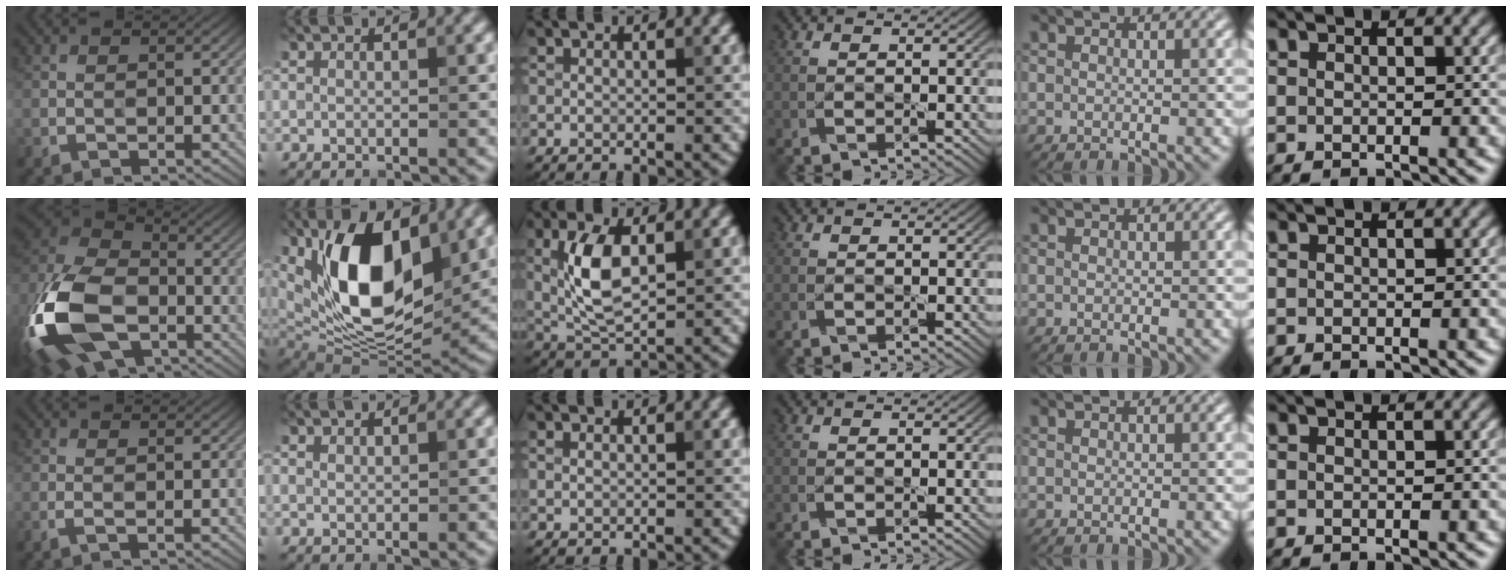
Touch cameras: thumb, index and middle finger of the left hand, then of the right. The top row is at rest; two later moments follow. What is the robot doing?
{"motion": "lift_and_place", "object": "knife"}